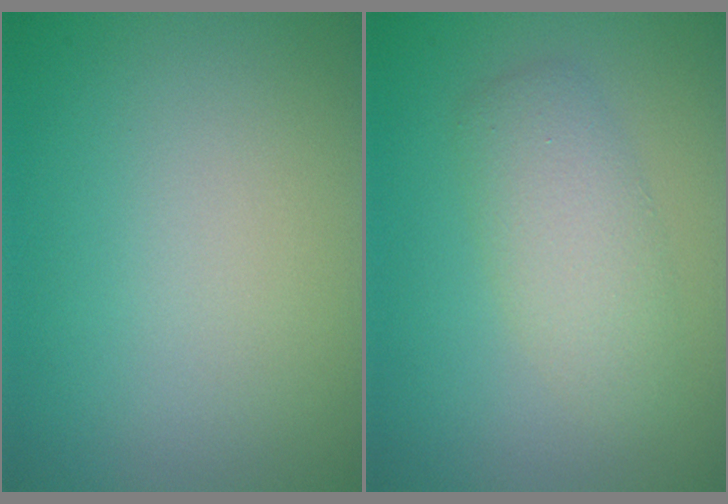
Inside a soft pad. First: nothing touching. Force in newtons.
{"total": 3.2, "press": 3.2, "slide": 0.1}